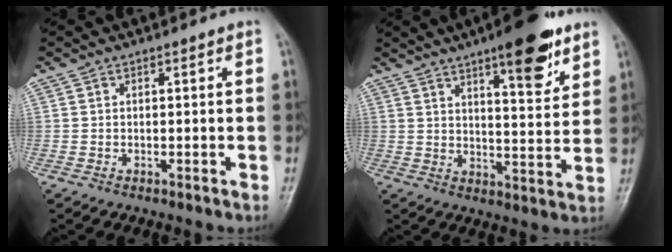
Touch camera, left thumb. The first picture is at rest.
{"total": 12.7, "force": [7.9, 3.6, 9.3], "torque": [-0.105, -0.043, 0.112]}